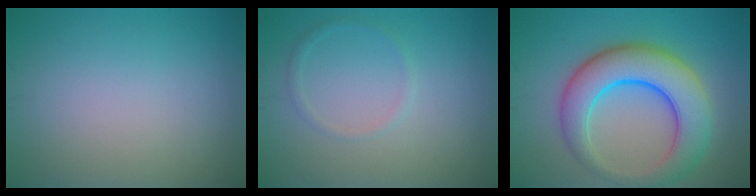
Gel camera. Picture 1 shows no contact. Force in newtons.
{"total": 1.0, "press": 1.0, "slide": 0.1}
{"total": 9.0, "press": 9.0, "slide": 0.3}